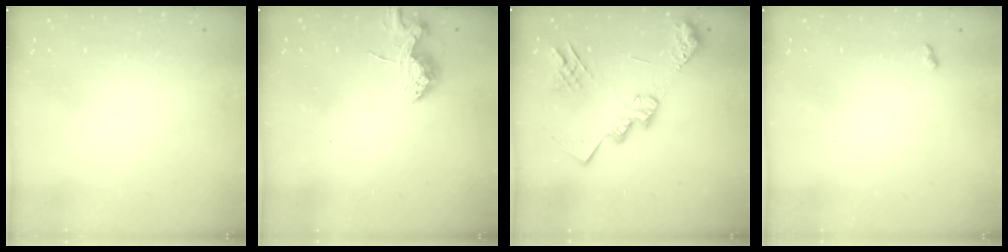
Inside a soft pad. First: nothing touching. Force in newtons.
{"total": 7.3, "press": 7.3, "slide": 0.6}
{"total": 18.4, "press": 18.4, "slide": 1.6}
{"total": 3.9, "press": 3.9, "slide": 0.5}